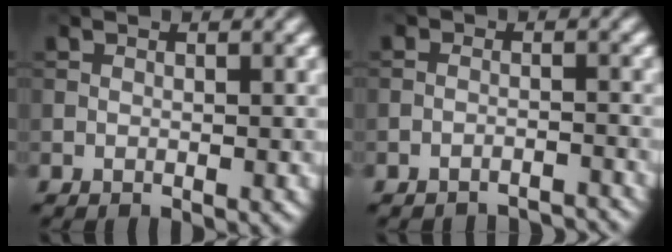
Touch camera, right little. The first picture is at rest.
{"total": 4.2, "force": [-4.1, 0.6, 0.4], "torque": [-0.005, 0.004, -0.061]}